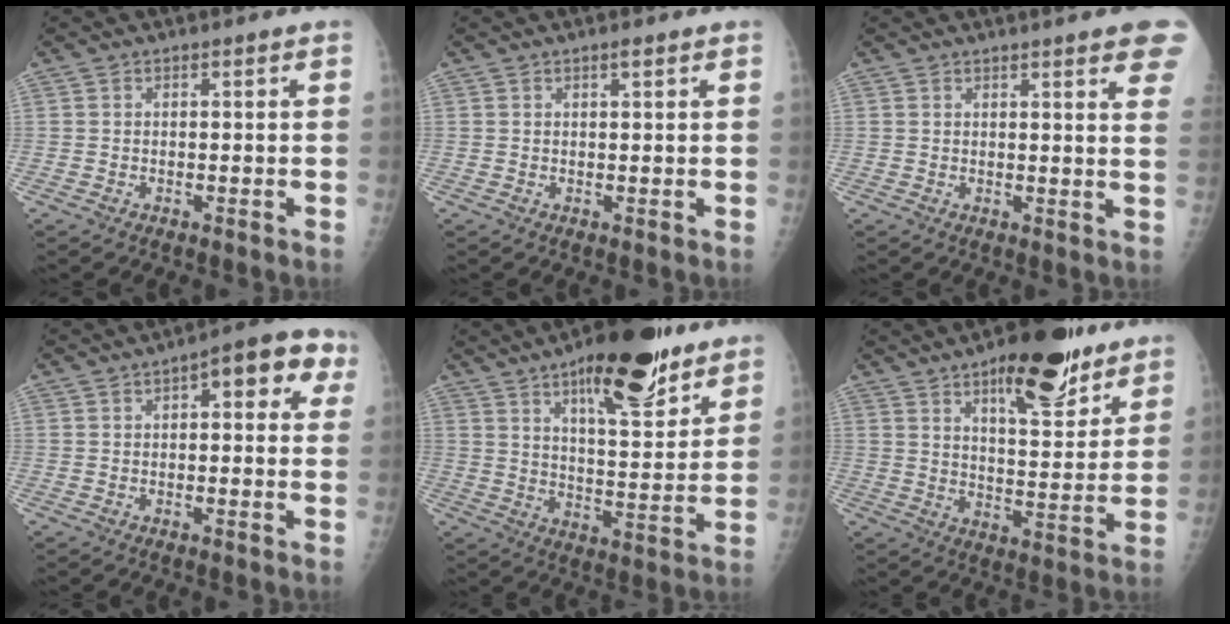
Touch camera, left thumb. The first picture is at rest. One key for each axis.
{"total": 1.1, "fx": 0.8, "fy": 0.3, "fz": 0.8, "tx": -0.013, "ty": -0.004, "tz": 0.013}
{"total": 10.0, "fx": 6.6, "fy": 1.4, "fz": 7.4, "tx": -0.071, "ty": -0.015, "tz": 0.066}
{"total": 8.9, "fx": 3.4, "fy": 3.8, "fz": 7.3, "tx": -0.061, "ty": 0.014, "tz": 0.031}
{"total": 18.1, "fx": 11.3, "fy": 6.0, "fz": 12.7, "tx": -0.151, "ty": -0.061, "tz": 0.175}
{"total": 16.3, "fx": 10.3, "fy": 5.9, "fz": 11.1, "tx": -0.120, "ty": -0.057, "tz": 0.155}